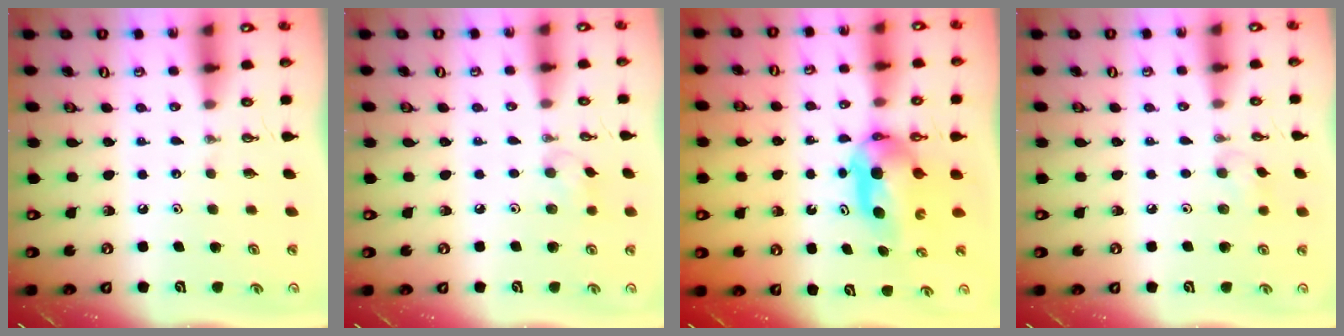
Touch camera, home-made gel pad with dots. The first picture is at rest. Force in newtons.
{"total": 5.6, "press": 5.5, "slide": 1.3}
{"total": 7.3, "press": 6.3, "slide": 3.5}
{"total": 5.6, "press": 5.5, "slide": 1.0}